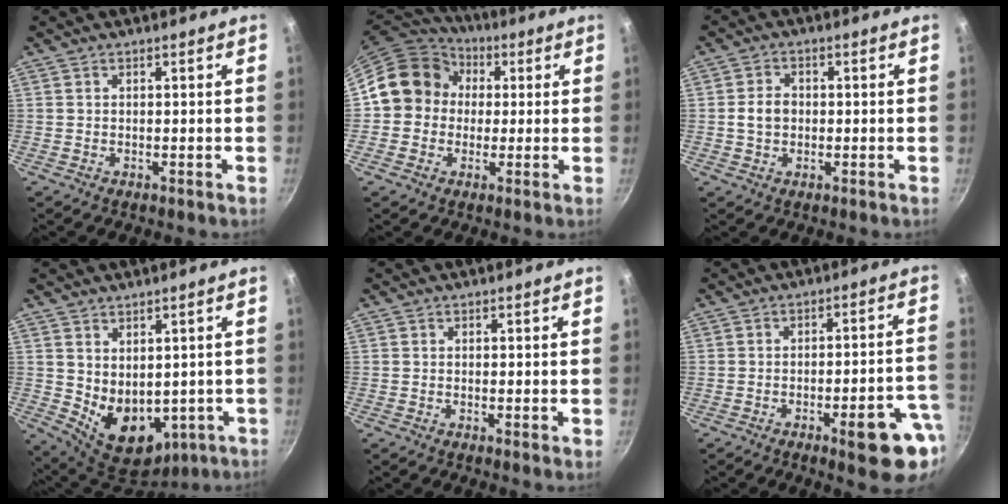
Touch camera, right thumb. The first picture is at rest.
{"total": 13.2, "force": [1.5, 11.8, 5.7], "torque": [-0.058, 0.029, 0.005]}
{"total": 4.2, "force": [-0.2, 3.3, 2.6], "torque": [-0.035, 0.011, -0.008]}
{"total": 11.5, "force": [0.8, 8.2, 8.0], "torque": [-0.098, -0.032, 0.044]}
{"total": 1.1, "force": [0.0, 0.2, 1.0], "torque": [-0.015, -0.007, -0.003]}
{"total": 12.2, "force": [-5.3, 3.2, 10.6], "torque": [-0.107, 0.034, -0.065]}